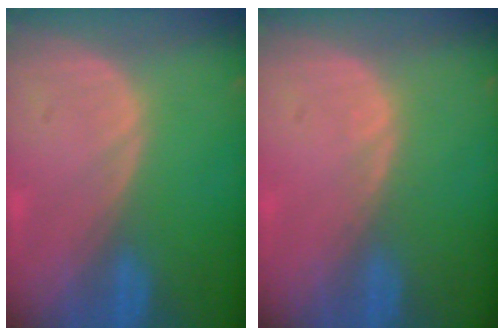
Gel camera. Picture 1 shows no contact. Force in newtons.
{"total": 0.5, "press": 0.5, "slide": 0.1}